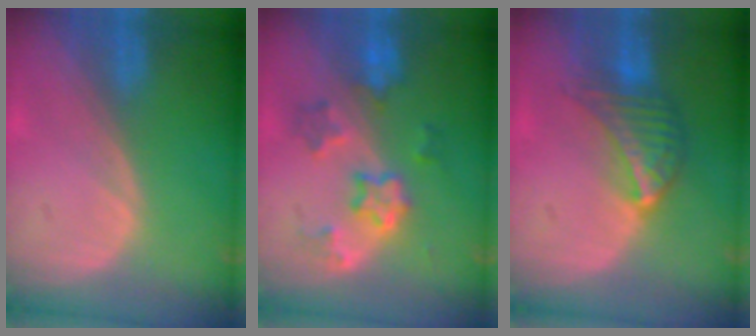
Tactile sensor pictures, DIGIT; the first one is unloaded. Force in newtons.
{"total": 6.4, "press": 6.1, "slide": 1.7}
{"total": 7.1, "press": 6.3, "slide": 3.1}